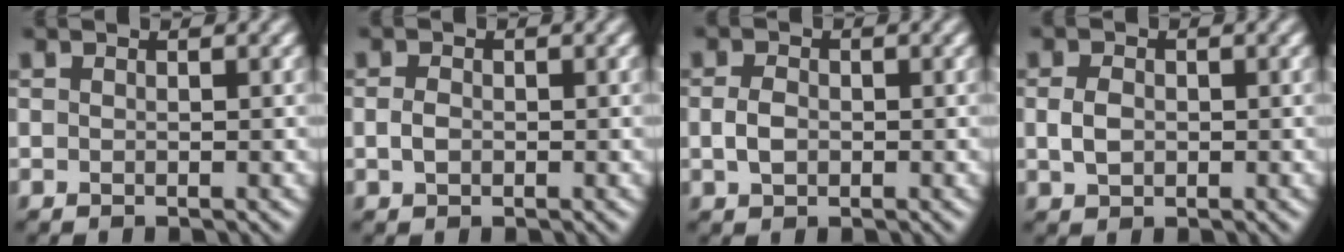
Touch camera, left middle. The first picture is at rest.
{"total": 1.3, "force": [-0.1, 0.9, 0.9], "torque": [-0.019, 0.000, -0.005]}
{"total": 2.0, "force": [-0.1, 1.4, 1.4], "torque": [-0.032, 0.000, -0.004]}
{"total": 2.1, "force": [0.0, 1.5, 1.4], "torque": [-0.033, 0.000, 0.000]}